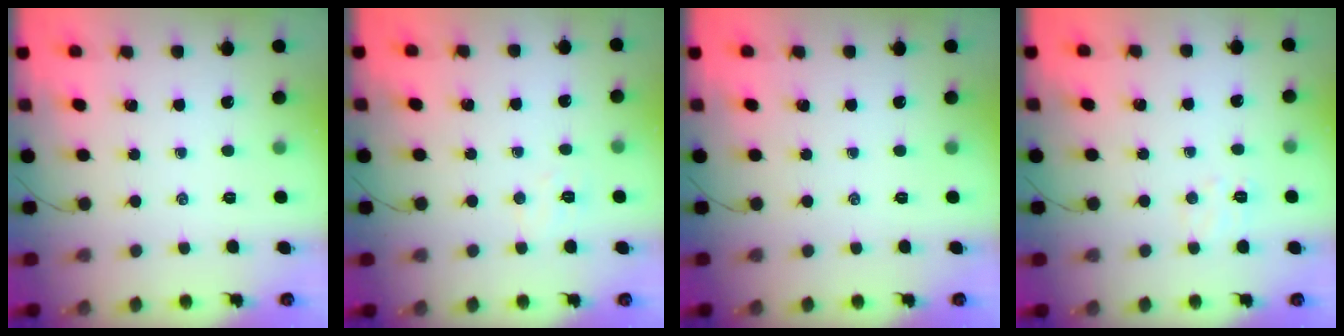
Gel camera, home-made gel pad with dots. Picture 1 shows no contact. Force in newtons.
{"total": 4.1, "press": 4.0, "slide": 0.9}
{"total": 0.0}
{"total": 5.8, "press": 5.8, "slide": 1.0}